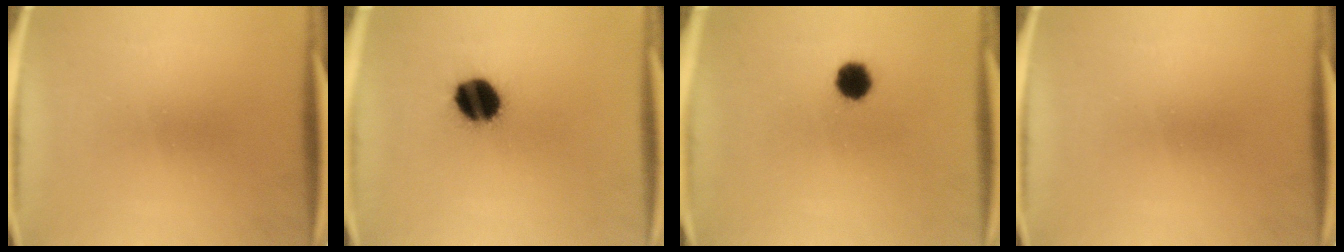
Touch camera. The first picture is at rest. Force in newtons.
{"total": 12.1}
{"total": 5.3}
{"total": 0.0}